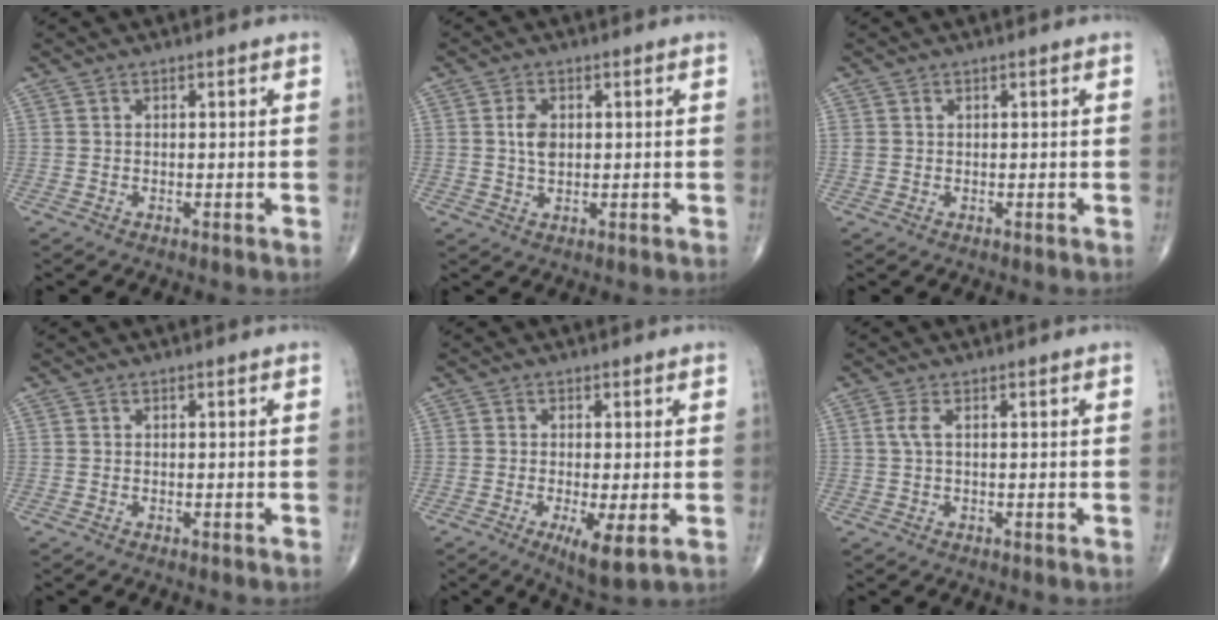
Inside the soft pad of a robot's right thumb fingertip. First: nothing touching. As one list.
[{"total": 2.7, "force": [0.4, 1.7, 2.0], "torque": [-0.032, -0.001, 0.006]}, {"total": 1.0, "force": [0.4, 0.7, 0.5], "torque": [-0.008, 0.004, 0.010]}, {"total": 0.0}, {"total": 6.2, "force": [-1.9, 1.4, 5.8], "torque": [-0.102, -0.019, -0.031]}, {"total": 1.7, "force": [0.2, 0.3, 1.6], "torque": [-0.050, 0.005, 0.007]}]